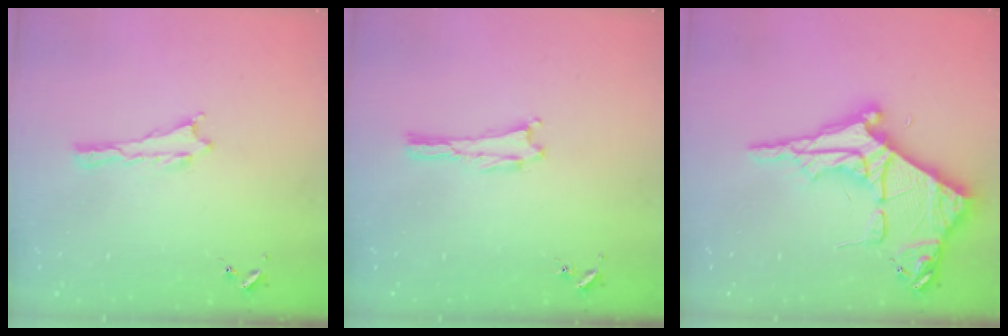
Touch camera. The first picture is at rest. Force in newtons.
{"total": 0.0}
{"total": 8.9, "press": 8.8, "slide": 1.0}